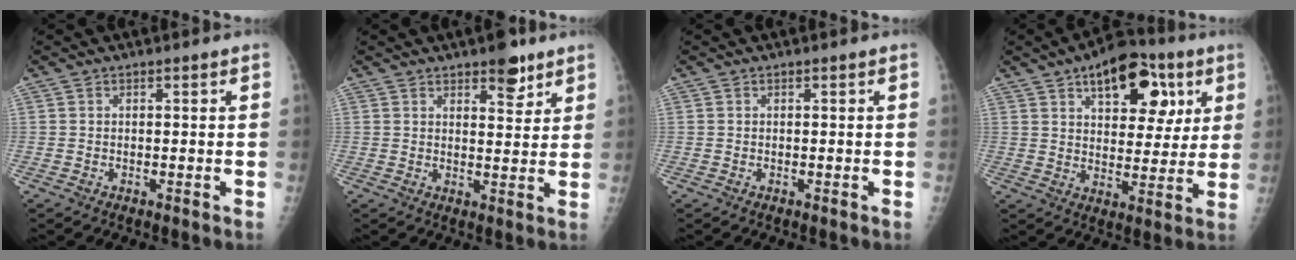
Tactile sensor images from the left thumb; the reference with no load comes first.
{"total": 5.8, "force": [3.9, 2.5, 3.5], "torque": [-0.026, -0.021, 0.051]}
{"total": 0.0}
{"total": 16.6, "force": [7.7, 9.0, 11.7], "torque": [-0.115, -0.013, 0.111]}